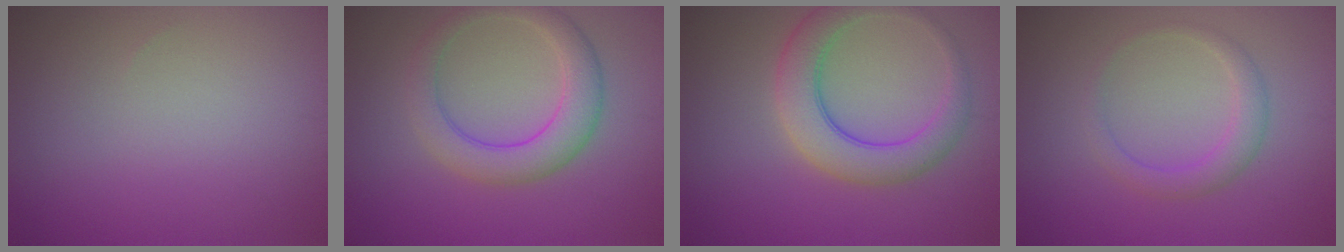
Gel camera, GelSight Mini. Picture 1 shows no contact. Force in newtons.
{"total": 4.3, "press": 4.3, "slide": 0.2}
{"total": 5.0, "press": 5.0, "slide": 0.1}
{"total": 2.3, "press": 2.3, "slide": 0.2}